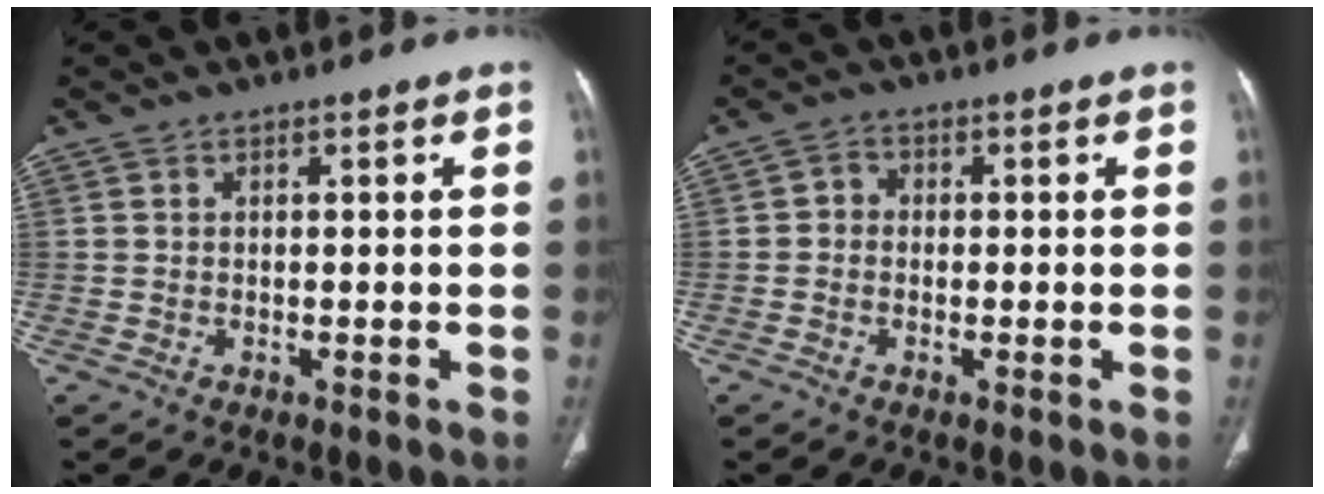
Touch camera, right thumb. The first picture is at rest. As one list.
[{"total": 2.3, "force": [-0.2, 2.0, 1.1], "torque": [-0.006, 0.008, -0.010]}]